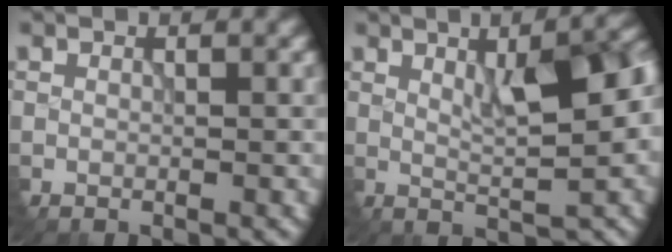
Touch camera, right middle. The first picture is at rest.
{"total": 8.0, "force": [1.7, 2.0, 7.6], "torque": [-0.114, 0.007, 0.031]}